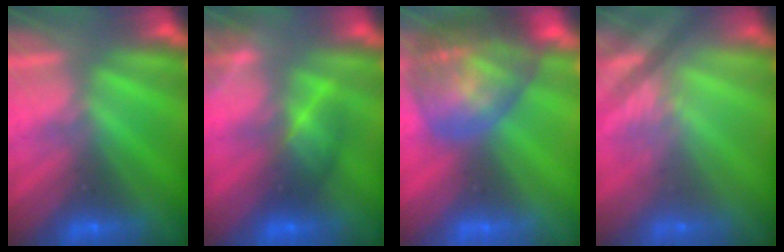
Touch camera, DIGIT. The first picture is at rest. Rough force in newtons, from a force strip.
{"total": 3.9}
{"total": 7.9}
{"total": 2.4}